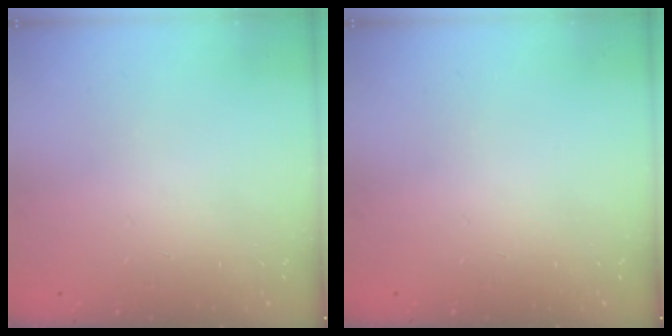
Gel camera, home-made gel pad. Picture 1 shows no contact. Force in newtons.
{"total": 0.0}